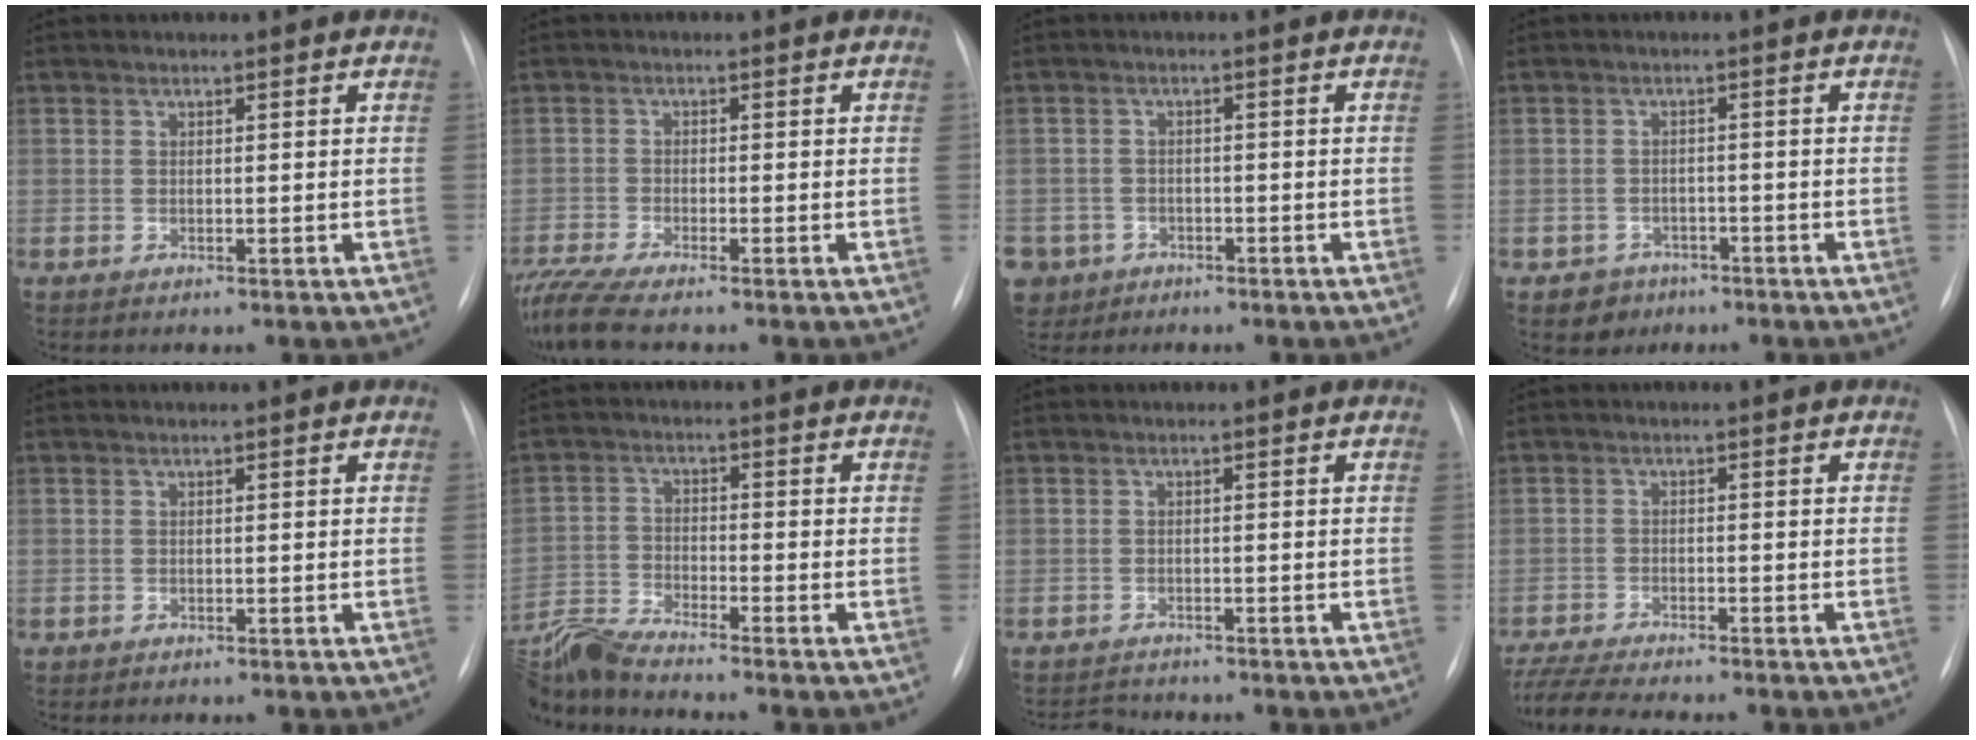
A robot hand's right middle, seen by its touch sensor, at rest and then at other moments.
{"total": 6.5, "force": [-5.7, -0.5, 3.1], "torque": [-0.064, -0.017, -0.105]}
{"total": 8.5, "force": [-4.5, 7.0, 1.7], "torque": [-0.061, 0.003, -0.074]}
{"total": 3.4, "force": [-2.1, 2.7, 0.0], "torque": [0.001, 0.011, -0.028]}
{"total": 0.0}
{"total": 8.4, "force": [-8.0, -1.3, 2.3], "torque": [-0.054, -0.012, -0.158]}
{"total": 2.0, "force": [-1.9, 0.5, -0.5], "torque": [0.006, -0.008, -0.030]}
{"total": 9.8, "force": [-8.8, 0.8, 4.3], "torque": [-0.074, -0.016, -0.141]}